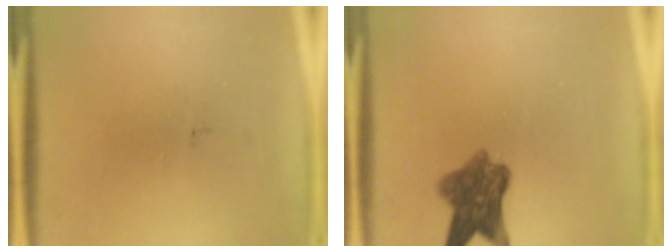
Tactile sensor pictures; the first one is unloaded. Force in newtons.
{"total": 7.4}